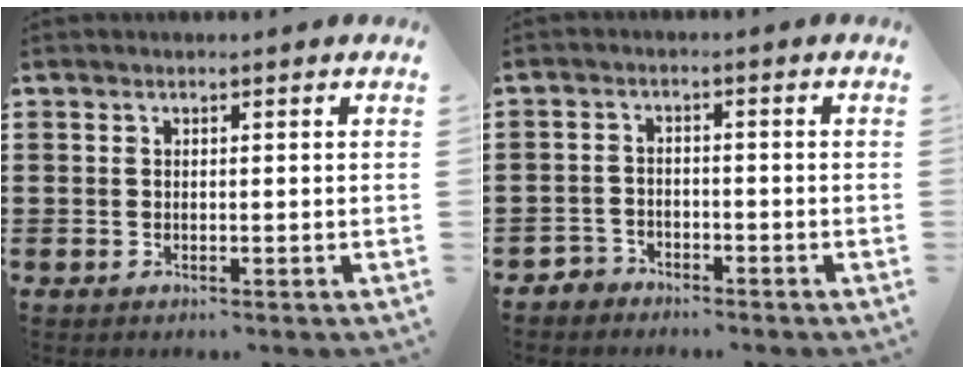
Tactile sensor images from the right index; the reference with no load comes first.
{"total": 2.3, "force": [-2.1, 0.9, -0.1], "torque": [-0.006, 0.003, -0.047]}